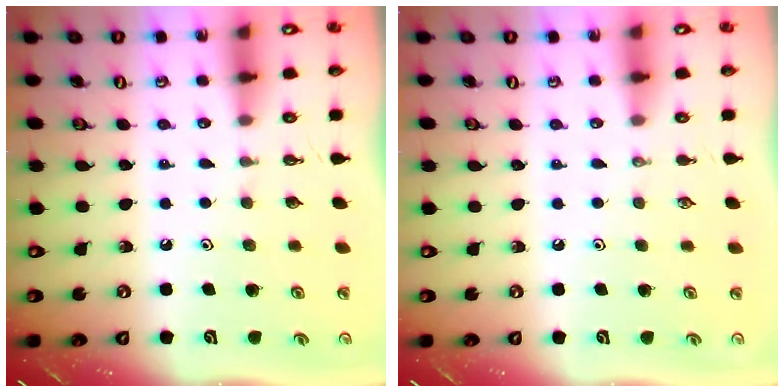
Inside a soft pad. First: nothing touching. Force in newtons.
{"total": 0.0}